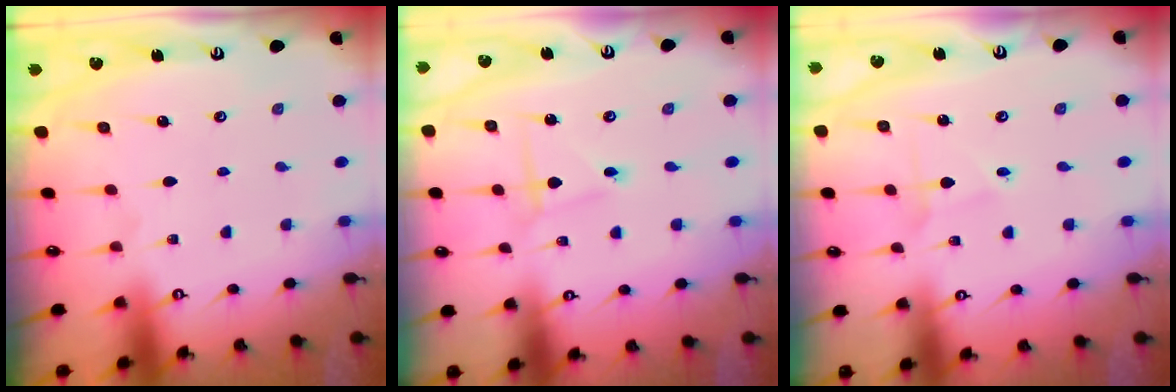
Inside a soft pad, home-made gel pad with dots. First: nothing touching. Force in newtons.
{"total": 1.8, "press": 1.8, "slide": 0.2}
{"total": 2.0, "press": 2.0, "slide": 0.1}